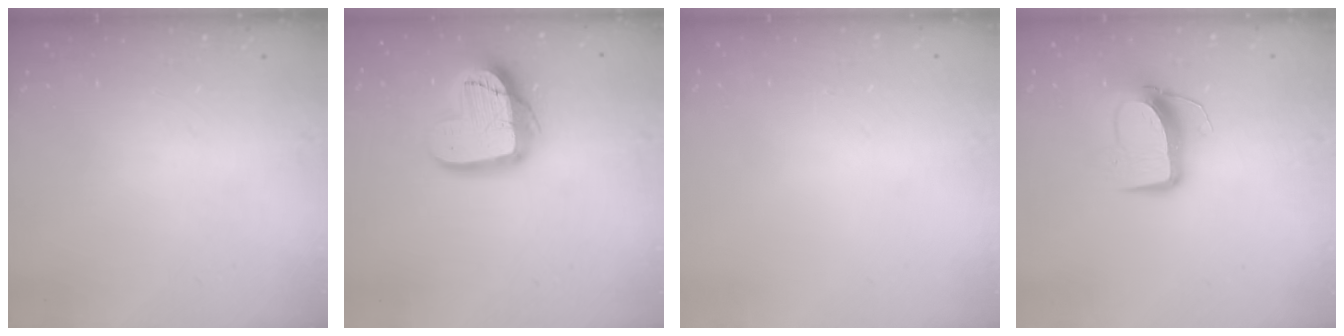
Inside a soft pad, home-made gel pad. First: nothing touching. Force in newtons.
{"total": 16.1, "press": 16.1, "slide": 1.0}
{"total": 0.0}
{"total": 9.8, "press": 9.8, "slide": 0.5}